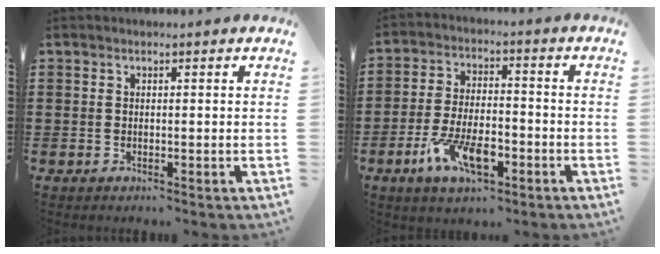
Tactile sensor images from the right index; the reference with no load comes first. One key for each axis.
{"total": 9.1, "fx": -4.4, "fy": 3.8, "fz": 7.0, "tx": -0.149, "ty": 0.000, "tz": -0.079}